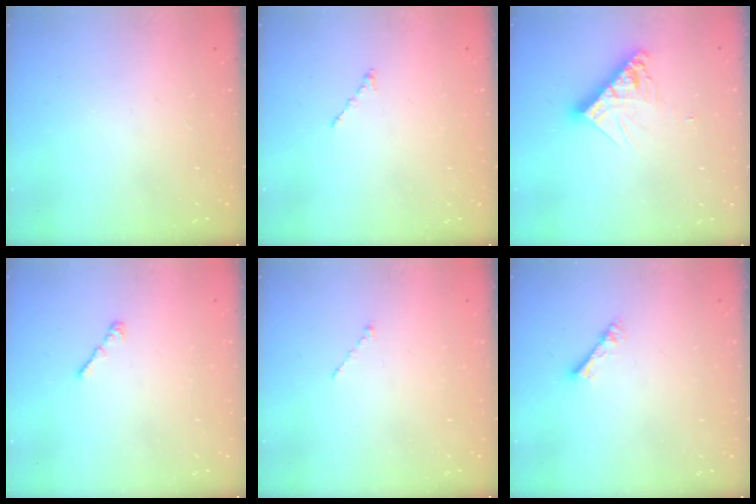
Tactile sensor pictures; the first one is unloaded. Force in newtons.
{"total": 0.0}
{"total": 10.7, "press": 10.6, "slide": 1.0}
{"total": 2.2, "press": 2.1, "slide": 0.6}
{"total": 1.0, "press": 0.9, "slide": 0.3}
{"total": 2.3, "press": 2.3, "slide": 0.3}